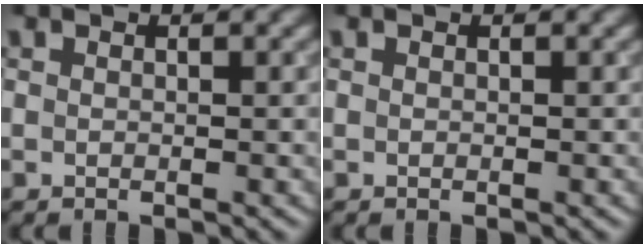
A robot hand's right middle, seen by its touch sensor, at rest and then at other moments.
{"total": 0.0}